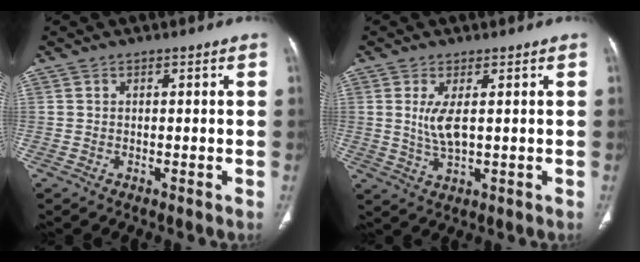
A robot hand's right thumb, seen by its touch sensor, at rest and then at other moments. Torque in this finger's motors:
{"motor_torque": [0.12, 0.13, 0.28, 0.37, 0.05]}